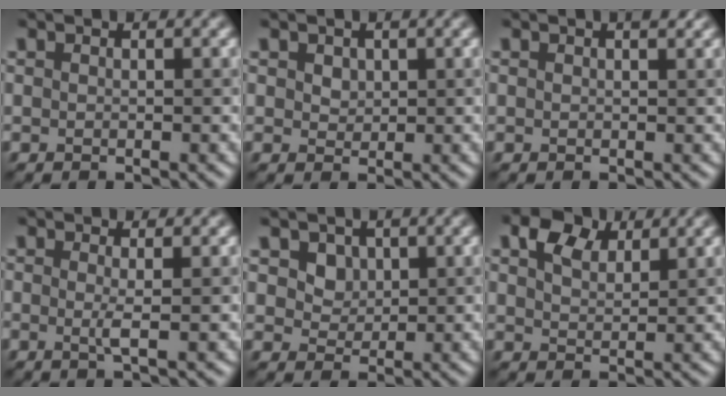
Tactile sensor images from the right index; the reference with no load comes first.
{"total": 1.5, "force": [0.7, 1.1, 0.7], "torque": [-0.011, 0.006, 0.006]}
{"total": 1.4, "force": [0.8, 0.7, 0.9], "torque": [-0.009, 0.002, 0.014]}
{"total": 1.3, "force": [-0.1, 0.1, 1.3], "torque": [-0.030, -0.005, -0.003]}
{"total": 2.6, "force": [1.3, 2.0, 1.1], "torque": [-0.029, -0.012, 0.034]}
{"total": 3.9, "force": [2.6, 2.1, 2.0], "torque": [-0.043, 0.010, 0.046]}